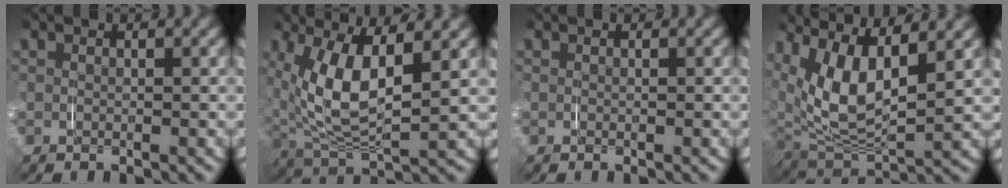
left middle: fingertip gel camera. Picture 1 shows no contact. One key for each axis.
{"total": 7.8, "fx": 1.5, "fy": 3.9, "fz": 6.7, "tx": -0.150, "ty": -0.006, "tz": 0.034}
{"total": 0.0}
{"total": 8.2, "fx": 2.2, "fy": 4.4, "fz": 6.5, "tx": -0.140, "ty": -0.002, "tz": 0.041}